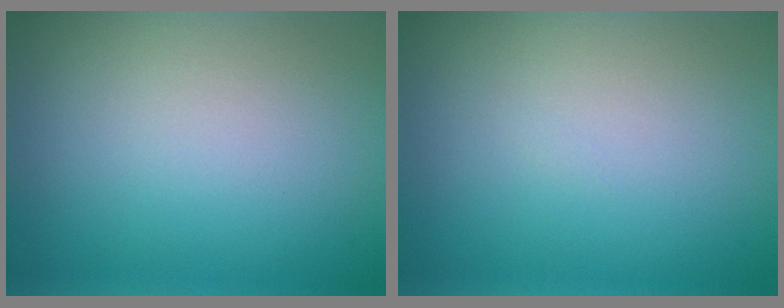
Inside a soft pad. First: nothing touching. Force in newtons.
{"total": 0.0}